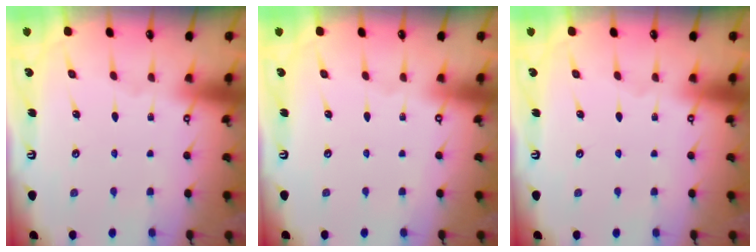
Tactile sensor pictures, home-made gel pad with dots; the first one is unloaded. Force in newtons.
{"total": 0.6, "press": 0.5, "slide": 0.4}
{"total": 0.0}